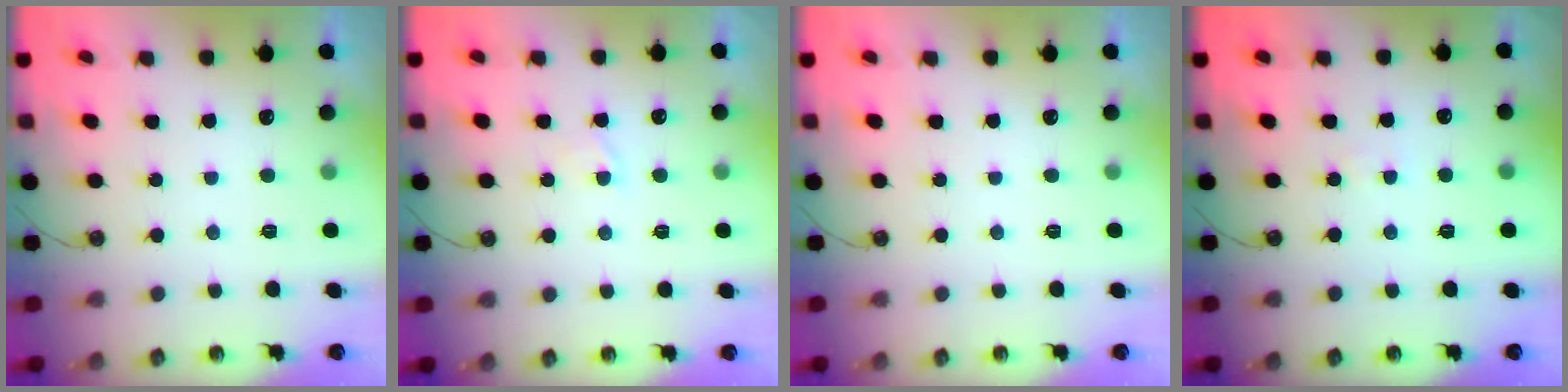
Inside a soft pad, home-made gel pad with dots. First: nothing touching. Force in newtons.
{"total": 1.5, "press": 1.5, "slide": 0.3}
{"total": 0.0}
{"total": 0.9, "press": 0.9, "slide": 0.1}